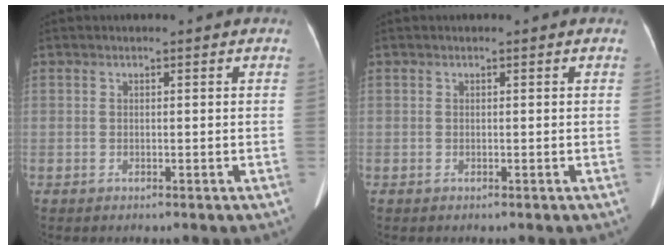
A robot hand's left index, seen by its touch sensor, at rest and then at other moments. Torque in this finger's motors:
{"motor_torque": [0.04, 0.04, 0.02, 0.01]}